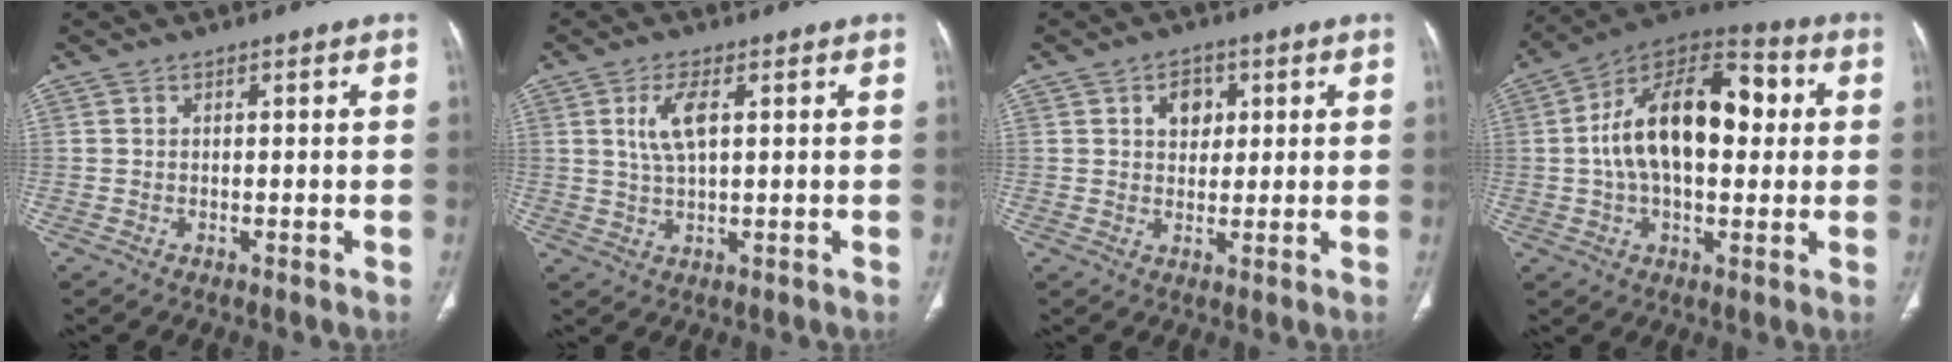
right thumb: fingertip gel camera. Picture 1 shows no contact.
{"total": 5.7, "force": [1.6, 2.0, 5.0], "torque": [-0.111, -0.003, 0.036]}
{"total": 4.8, "force": [1.6, 3.5, 2.7], "torque": [-0.020, -0.004, 0.024]}
{"total": 20.5, "force": [2.1, 11.4, 17.0], "torque": [-0.267, 0.035, 0.028]}